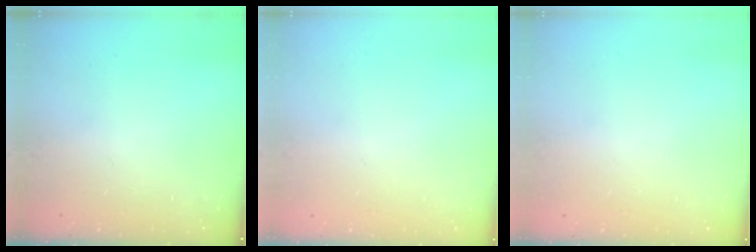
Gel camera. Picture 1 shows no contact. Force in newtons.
{"total": 0.0}
{"total": 0.0}